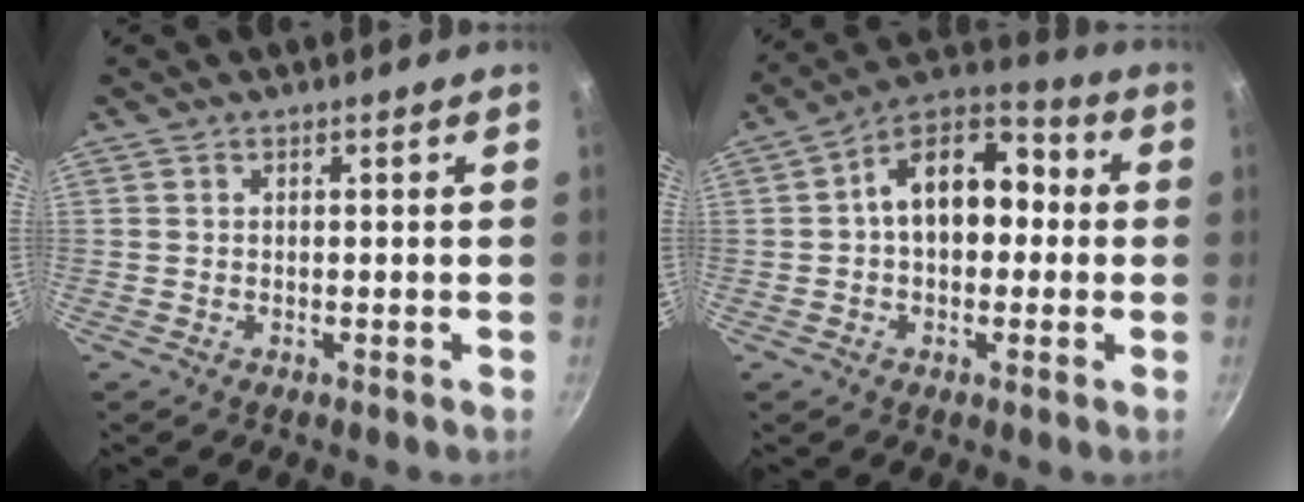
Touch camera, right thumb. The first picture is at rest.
{"total": 14.7, "force": [0.9, 9.9, 10.9], "torque": [-0.117, 0.044, -0.005]}